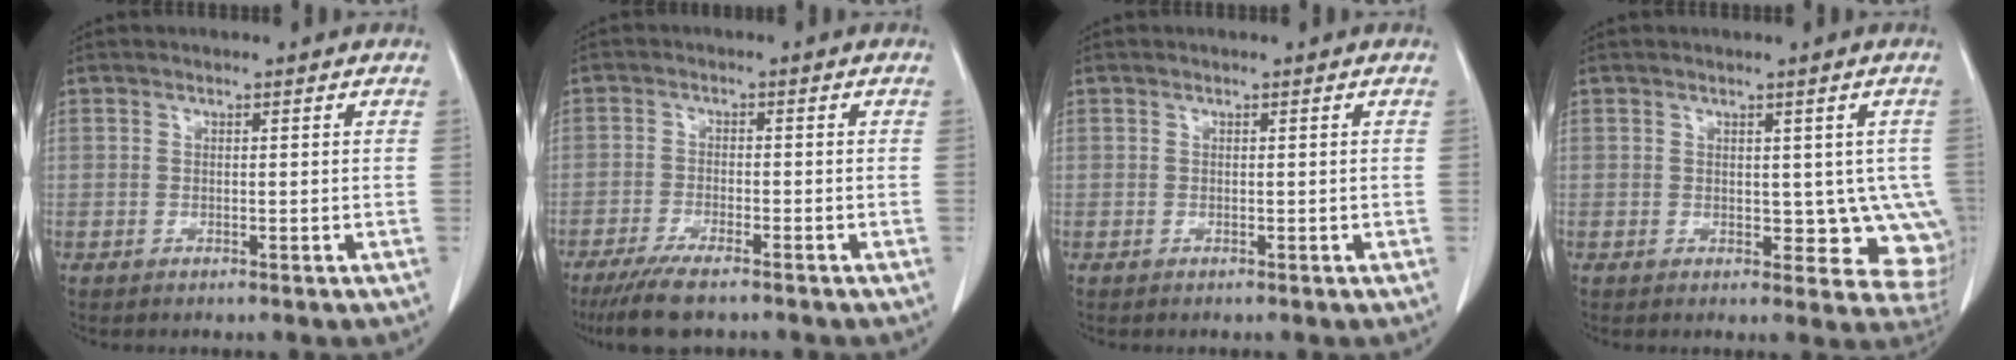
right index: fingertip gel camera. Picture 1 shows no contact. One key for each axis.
{"total": 6.8, "fx": -5.3, "fy": 0.9, "fz": 4.2, "tx": -0.078, "ty": -0.018, "tz": -0.087}
{"total": 0.0}
{"total": 6.7, "fx": 0.5, "fy": 4.2, "fz": 5.1, "tx": -0.030, "ty": -0.002, "tz": 0.012}